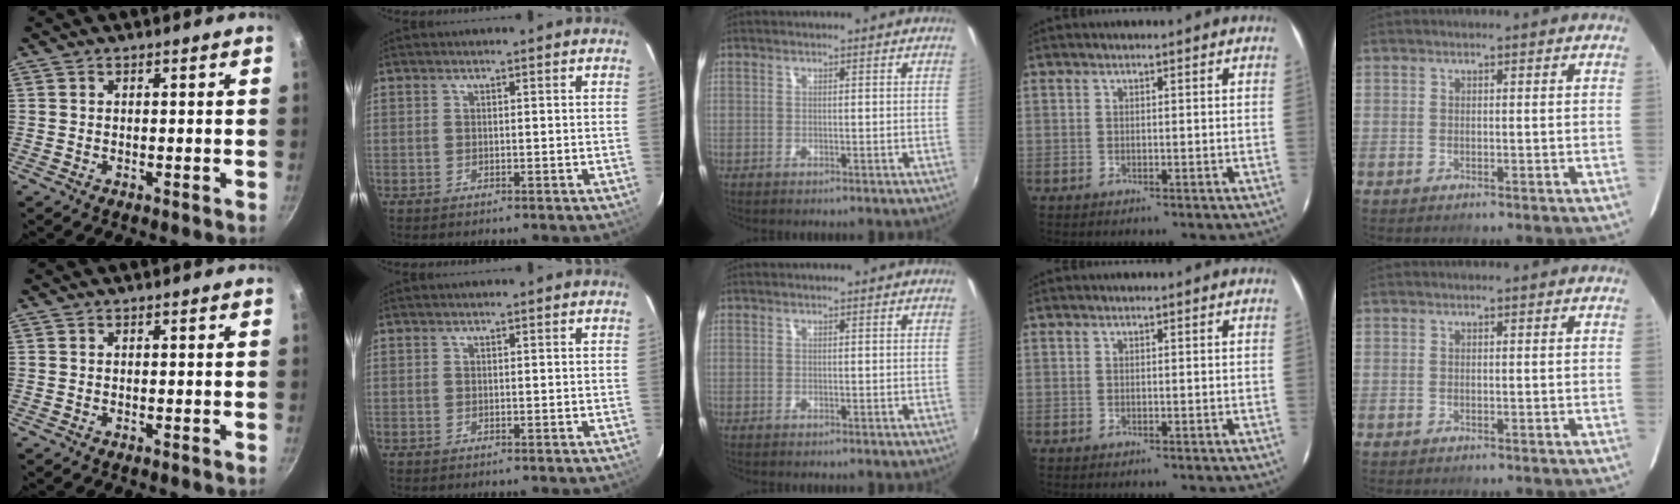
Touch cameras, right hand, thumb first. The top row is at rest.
{}